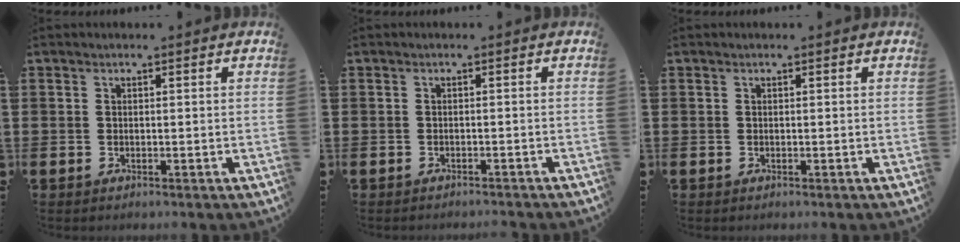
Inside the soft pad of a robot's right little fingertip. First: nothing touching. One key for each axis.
{"total": 0.7, "fx": -0.7, "fy": -0.1, "fz": 0.0, "tx": -0.001, "ty": -0.002, "tz": -0.015}
{"total": 0.0}